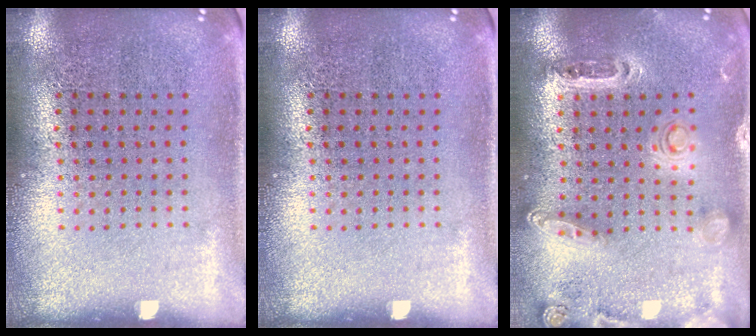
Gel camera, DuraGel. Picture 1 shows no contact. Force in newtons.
{"total": 0.0}
{"total": 1.4, "press": 1.4, "slide": 0.3}